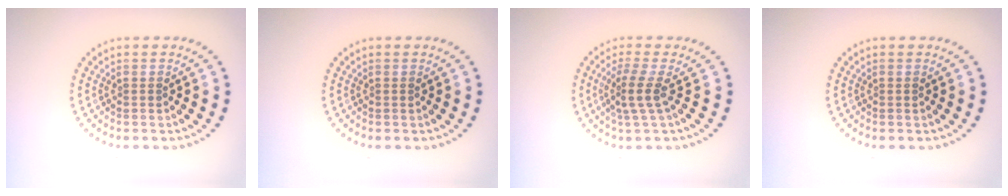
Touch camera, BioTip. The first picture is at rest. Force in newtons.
{"total": 0.0}
{"total": 2.6, "press": 2.0, "slide": 1.8}
{"total": 0.0}